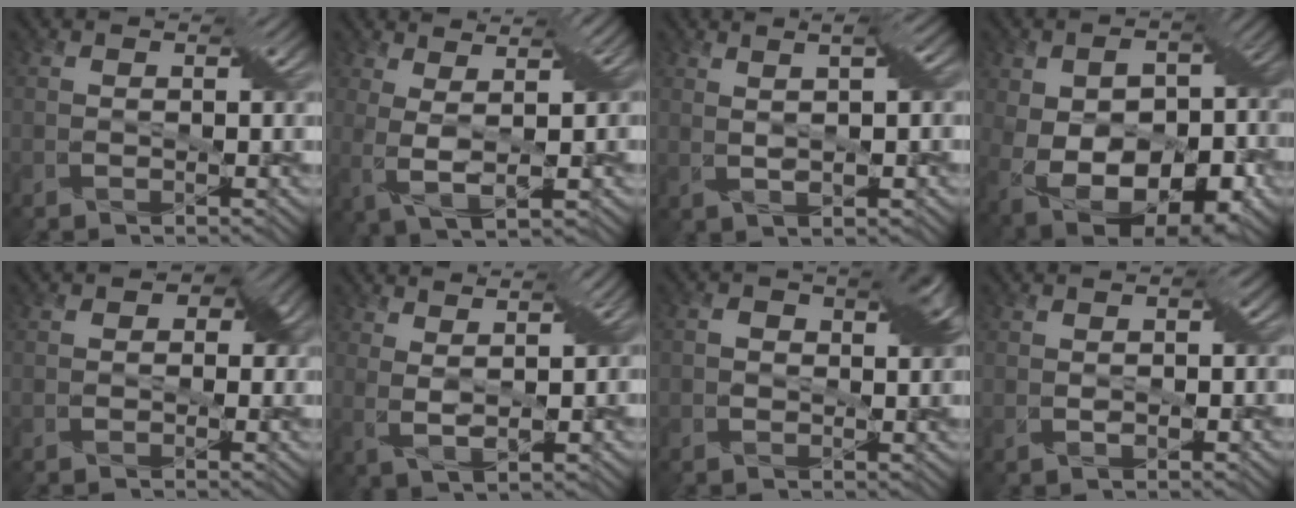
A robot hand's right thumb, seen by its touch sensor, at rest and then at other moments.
{"total": 5.7, "force": [1.5, 1.1, 5.4], "torque": [-0.111, 0.007, 0.032]}
{"total": 5.5, "force": [2.1, 1.2, 4.9], "torque": [-0.071, 0.020, 0.026]}
{"total": 16.9, "force": [-3.6, 10.4, 12.8], "torque": [-0.224, -0.037, -0.032]}
{"total": 3.4, "force": [0.7, 2.6, 2.1], "torque": [-0.018, 0.000, 0.003]}
{"total": 5.2, "force": [2.5, 1.0, 4.5], "torque": [-0.084, 0.010, 0.045]}
{"total": 3.8, "force": [0.6, 2.2, 3.0], "torque": [-0.047, 0.004, 0.005]}
{"total": 2.4, "force": [0.1, 1.3, 2.0], "torque": [-0.037, 0.001, 0.004]}